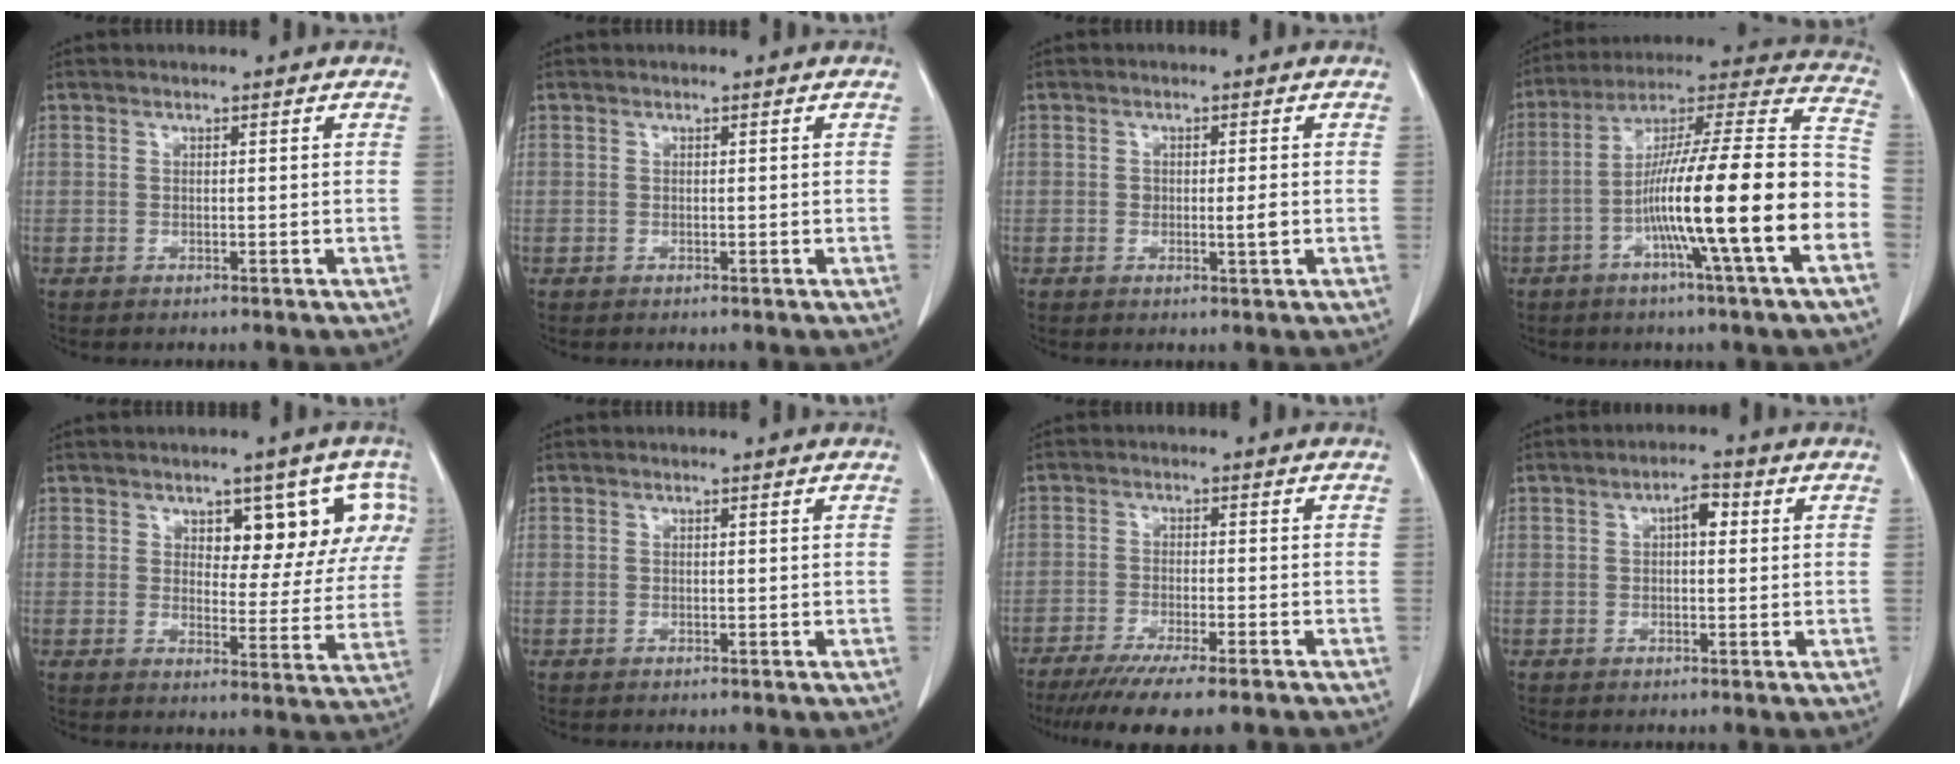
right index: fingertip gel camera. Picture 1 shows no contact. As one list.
[{"total": 0.0}, {"total": 2.3, "force": [-0.3, 0.6, 2.3], "torque": [-0.038, -0.002, -0.003]}, {"total": 21.5, "force": [-6.6, -0.2, 20.5], "torque": [-0.305, 0.003, -0.117]}, {"total": 9.3, "force": [4.3, 4.8, 6.7], "torque": [-0.058, 0.016, 0.056]}, {"total": 0.0}, {"total": 12.3, "force": [-9.9, 1.0, 7.3], "torque": [-0.099, -0.028, -0.149]}, {"total": 3.0, "force": [0.7, 1.3, 2.7], "torque": [-0.042, 0.012, 0.008]}]